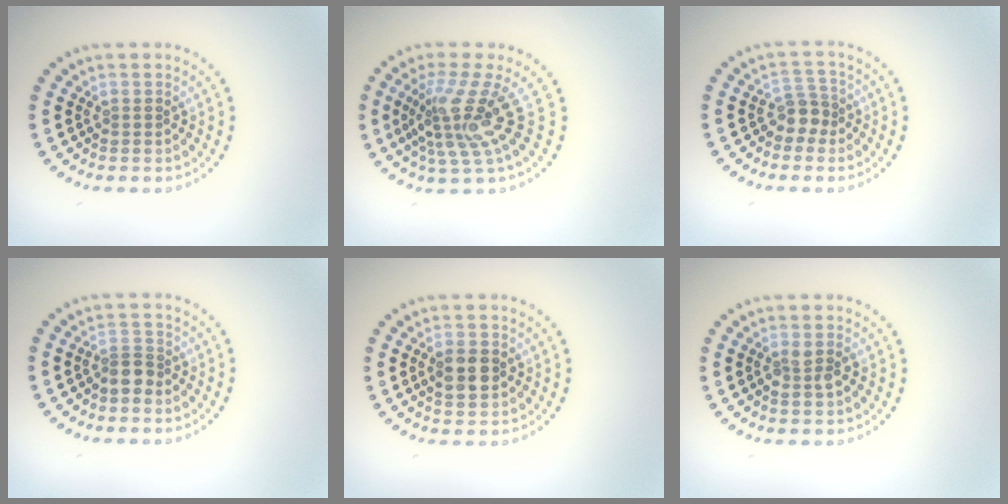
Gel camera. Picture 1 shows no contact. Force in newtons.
{"total": 4.6, "press": 3.0, "slide": 3.4}
{"total": 2.1, "press": 1.7, "slide": 1.3}
{"total": 2.1, "press": 1.7, "slide": 1.1}
{"total": 3.1, "press": 3.1, "slide": 0.2}
{"total": 1.4, "press": 1.3, "slide": 0.4}